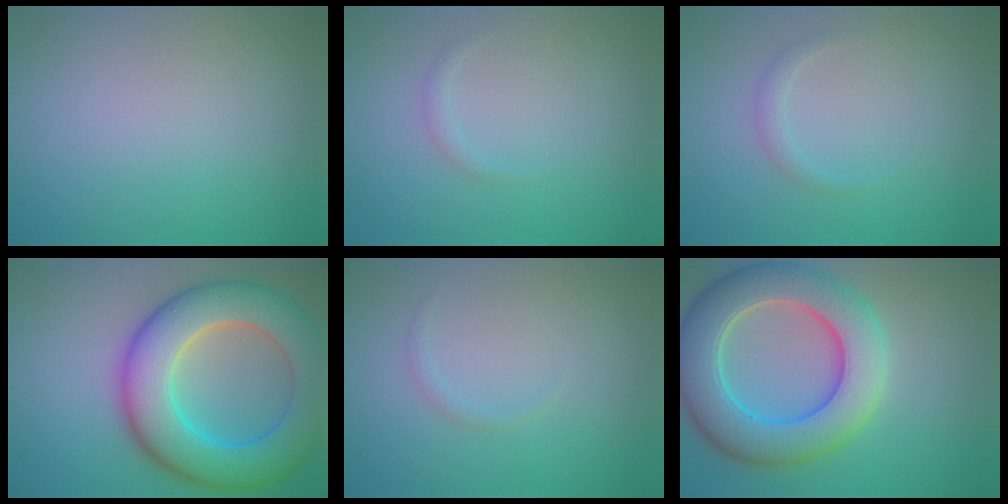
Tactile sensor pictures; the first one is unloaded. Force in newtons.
{"total": 0.6, "press": 0.6, "slide": 0.0}
{"total": 1.0, "press": 1.0, "slide": 0.1}
{"total": 10.8, "press": 10.8, "slide": 0.3}
{"total": 0.5, "press": 0.5, "slide": 0.0}
{"total": 9.6, "press": 9.6, "slide": 0.5}